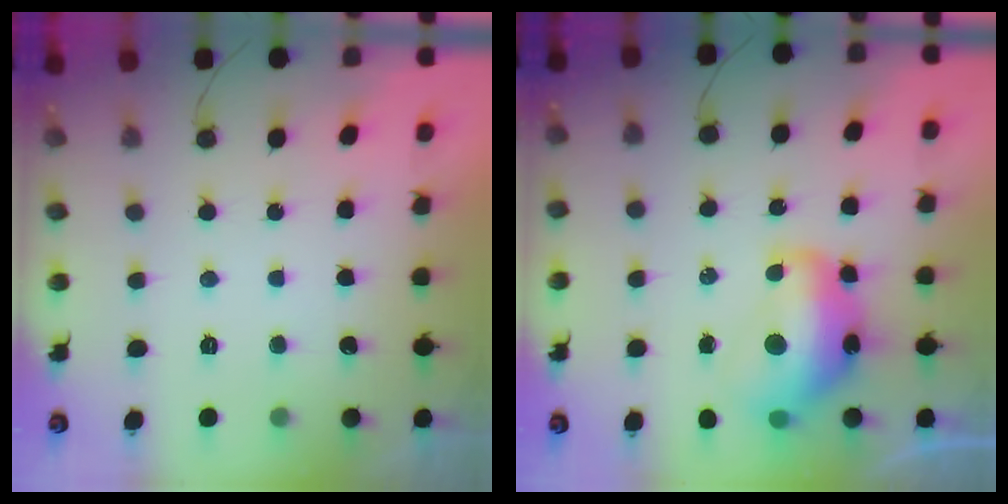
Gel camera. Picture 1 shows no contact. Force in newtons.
{"total": 14.7, "press": 14.6, "slide": 1.4}